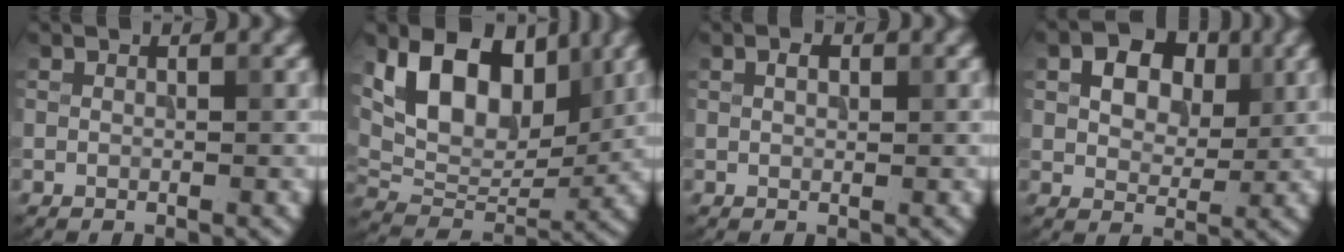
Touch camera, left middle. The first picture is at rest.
{"total": 10.0, "force": [4.0, 6.2, 6.8], "torque": [-0.120, -0.007, 0.066]}
{"total": 1.0, "force": [0.4, 0.6, 0.7], "torque": [-0.014, 0.002, 0.006]}
{"total": 5.6, "force": [2.0, 3.8, 3.5], "torque": [-0.058, 0.006, 0.021]}